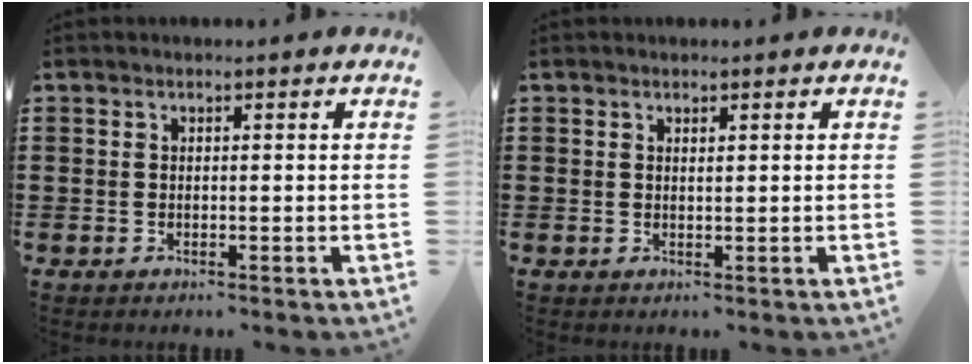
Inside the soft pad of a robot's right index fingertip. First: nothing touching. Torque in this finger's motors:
{"motor_torque": [-0.14, 0.48, -0.07, -0.01]}